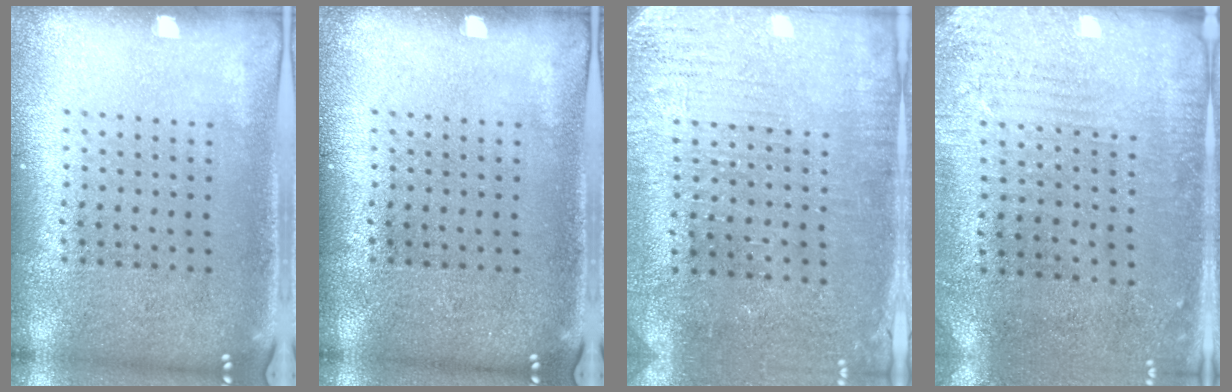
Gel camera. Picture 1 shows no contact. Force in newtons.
{"total": 0.0}
{"total": 3.1, "press": 2.8, "slide": 1.3}
{"total": 2.9, "press": 2.4, "slide": 1.6}